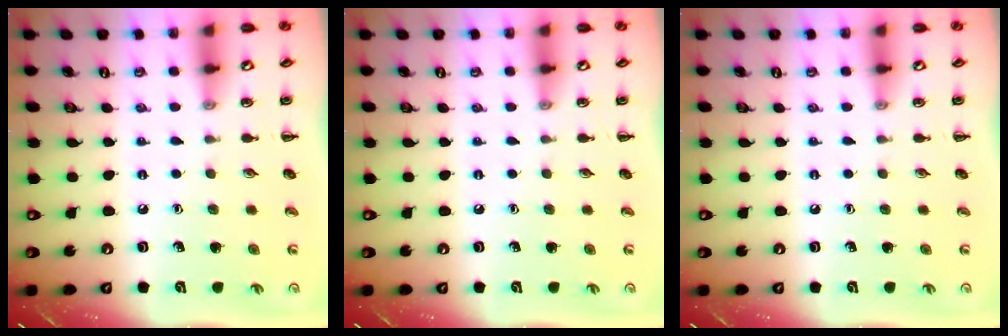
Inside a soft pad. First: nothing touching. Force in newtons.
{"total": 0.0}
{"total": 0.0}